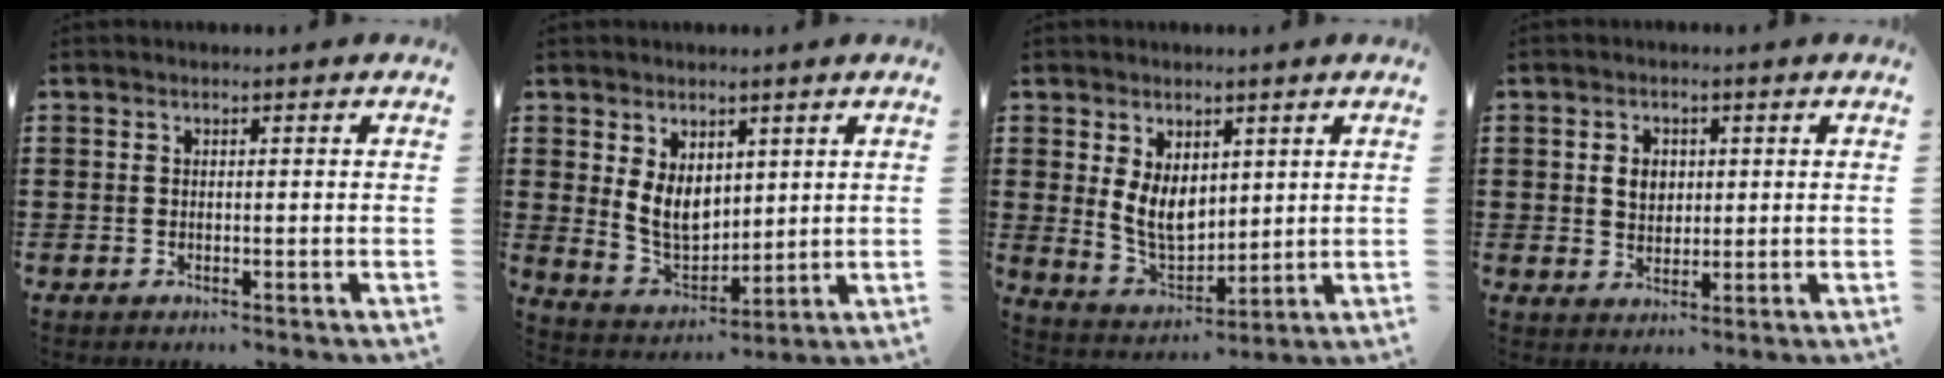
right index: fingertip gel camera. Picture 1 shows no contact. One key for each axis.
{"total": 6.9, "fx": 2.1, "fy": 4.9, "fz": 4.3, "tx": -0.095, "ty": 0.006, "tz": 0.040}
{"total": 7.0, "fx": 1.7, "fy": 4.8, "fz": 4.8, "tx": -0.100, "ty": 0.005, "tz": 0.032}
{"total": 3.4, "fx": 0.6, "fy": 2.7, "fz": 2.1, "tx": -0.041, "ty": 0.008, "tz": 0.007}